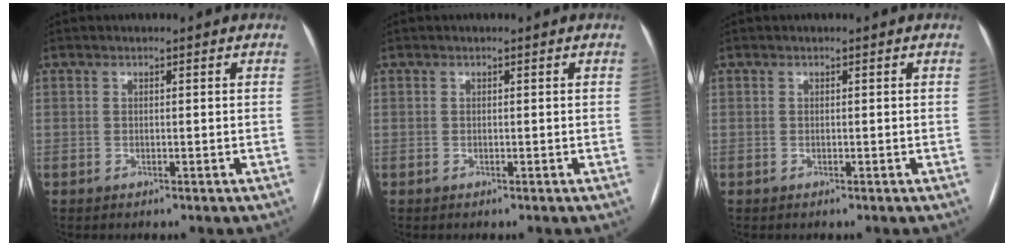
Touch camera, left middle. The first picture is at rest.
{"total": 0.0}
{"total": 0.0}